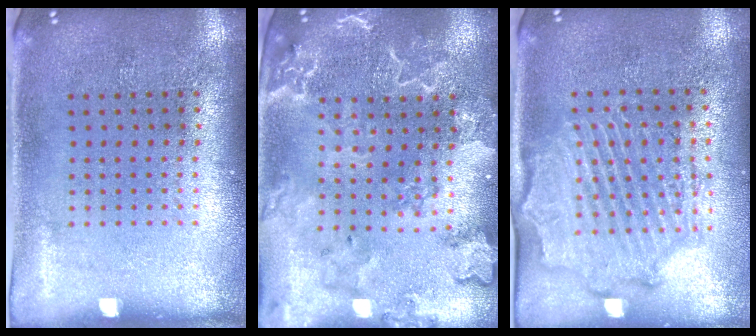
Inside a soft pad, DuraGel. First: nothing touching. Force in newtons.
{"total": 2.6, "press": 2.5, "slide": 0.9}
{"total": 2.1, "press": 2.1, "slide": 0.5}